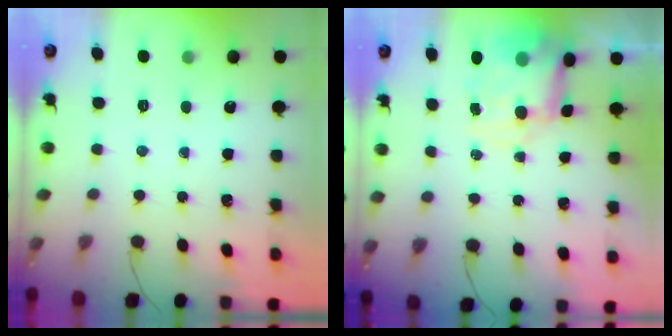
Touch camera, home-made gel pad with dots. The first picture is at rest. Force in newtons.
{"total": 8.0, "press": 7.8, "slide": 2.0}